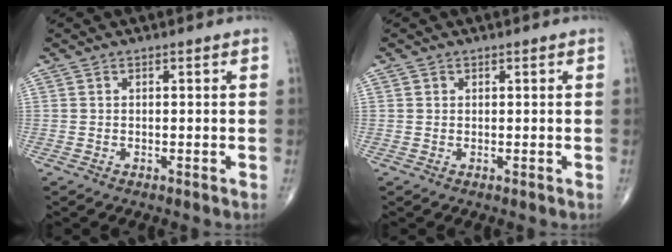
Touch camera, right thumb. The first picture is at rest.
{"total": 0.5, "force": [0.2, 0.5, 0.1], "torque": [0.003, 0.001, 0.003]}